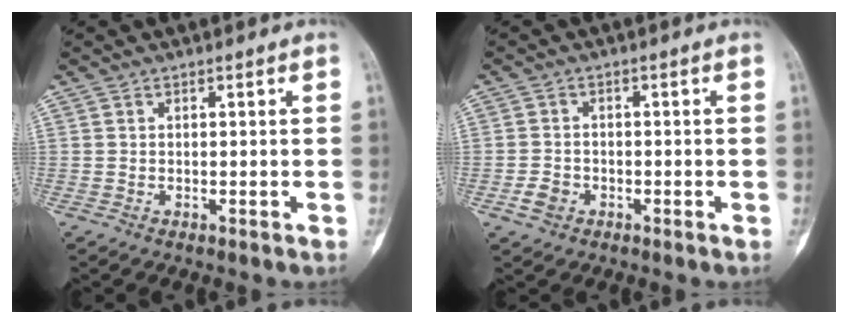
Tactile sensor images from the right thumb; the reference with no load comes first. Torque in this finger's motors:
{"motor_torque": [0.78, 0.14, 0.19, -0.57, 0.06]}